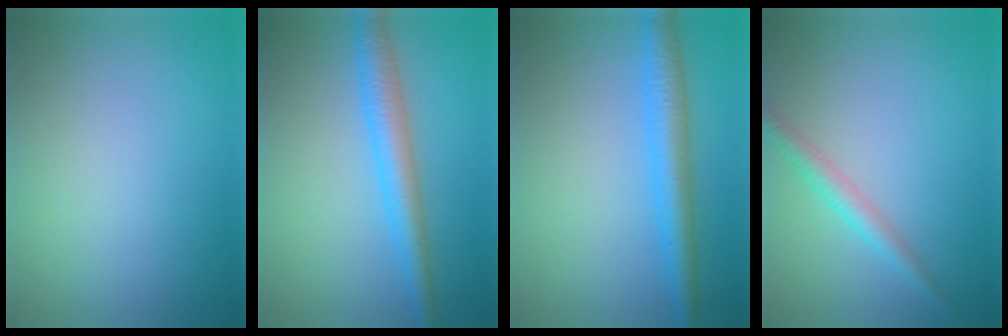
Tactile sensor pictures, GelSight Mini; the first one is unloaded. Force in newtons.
{"total": 4.0, "press": 4.0, "slide": 0.2}
{"total": 4.4, "press": 4.4, "slide": 0.2}
{"total": 2.3, "press": 2.3, "slide": 0.1}